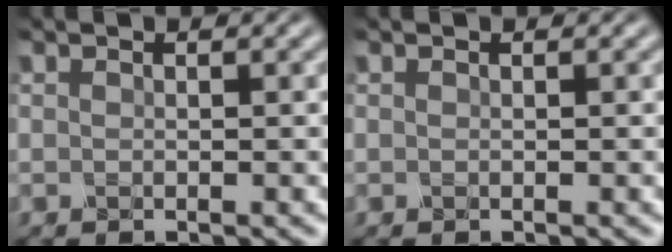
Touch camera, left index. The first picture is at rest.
{"total": 0.0}